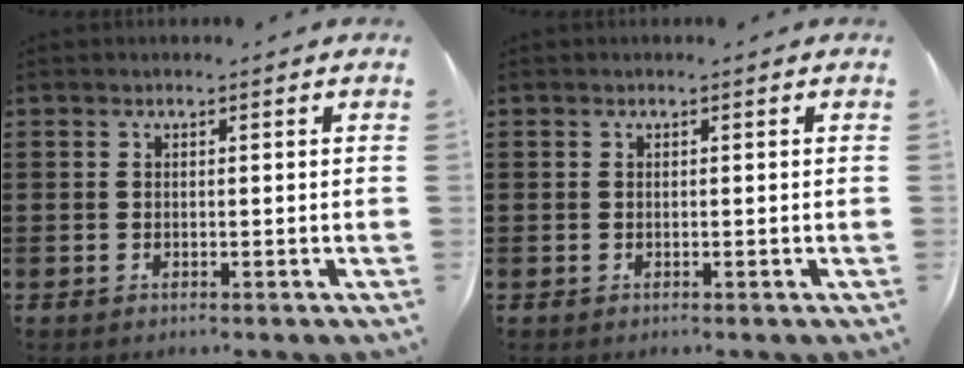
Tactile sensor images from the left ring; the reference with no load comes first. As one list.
[{"total": 0.0}]